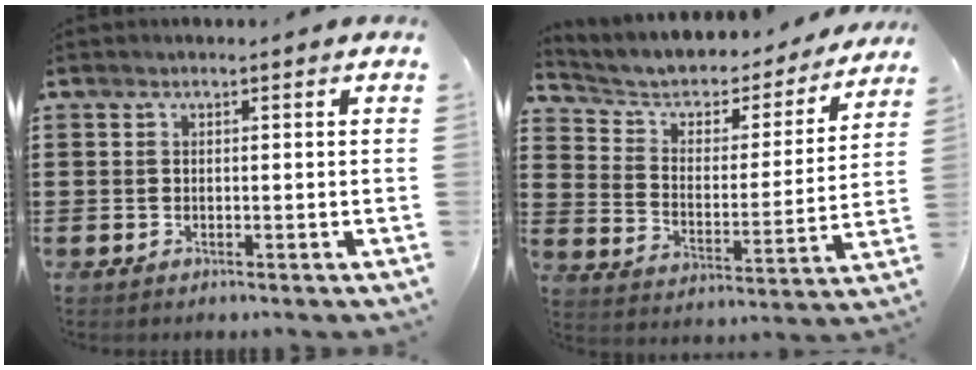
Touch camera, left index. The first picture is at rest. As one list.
[{"total": 4.1, "force": [3.2, 2.3, 1.3], "torque": [-0.050, -0.026, 0.046]}]